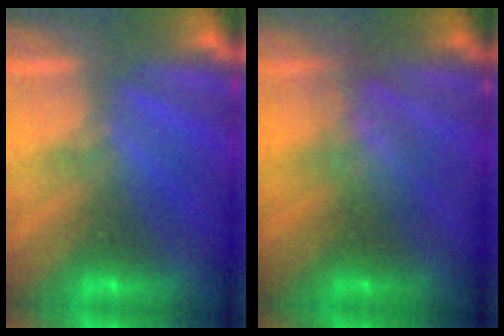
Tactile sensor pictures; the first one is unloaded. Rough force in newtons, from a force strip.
{"total": 2.7}